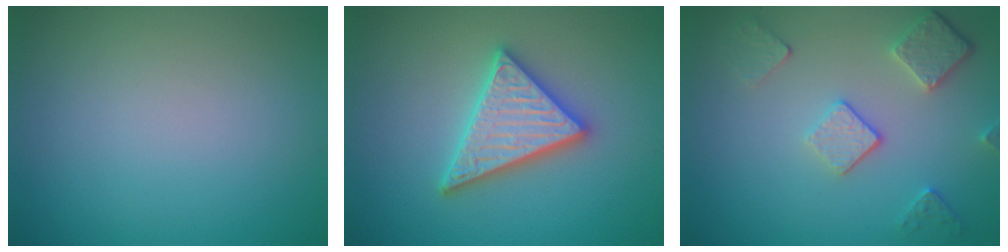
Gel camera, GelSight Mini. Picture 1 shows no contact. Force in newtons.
{"total": 4.9, "press": 4.8, "slide": 0.7}
{"total": 3.6, "press": 3.0, "slide": 2.1}